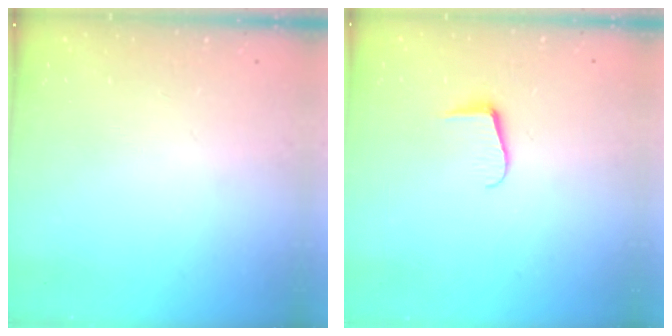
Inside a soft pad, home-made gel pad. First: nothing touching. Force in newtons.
{"total": 6.0, "press": 5.9, "slide": 0.6}